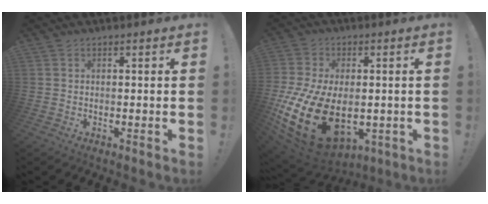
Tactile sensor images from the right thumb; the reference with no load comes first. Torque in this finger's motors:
{"motor_torque": [2.16, 2.79, 1.78, -0.98, 0.73]}